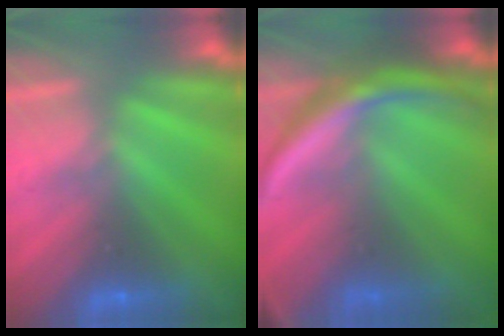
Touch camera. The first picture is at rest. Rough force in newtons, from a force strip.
{"total": 9.9}